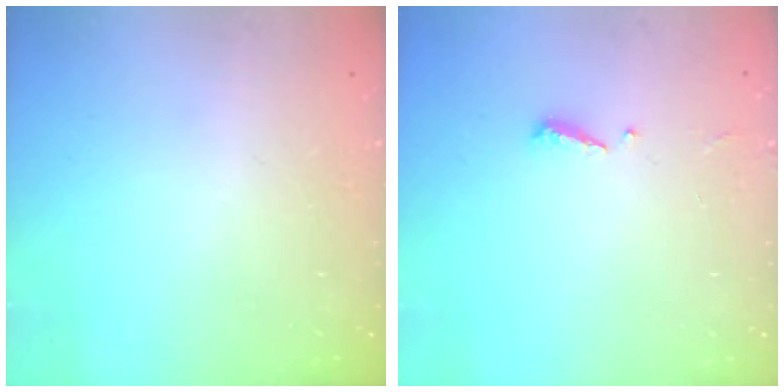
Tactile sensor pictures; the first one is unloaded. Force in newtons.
{"total": 4.9, "press": 4.8, "slide": 0.4}